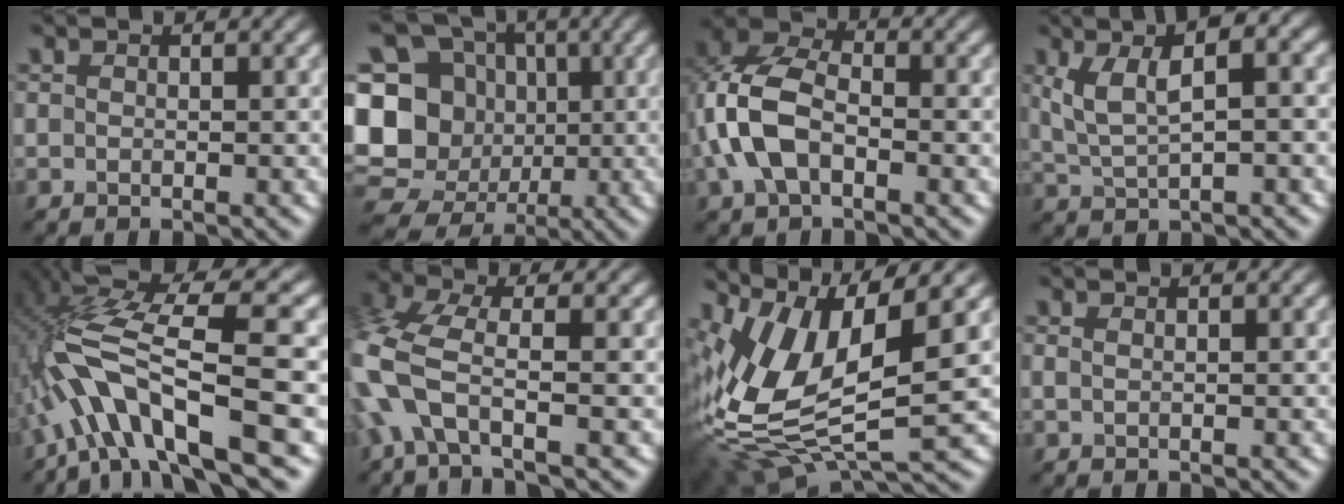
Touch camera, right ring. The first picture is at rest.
{"total": 16.2, "force": [-0.8, 14.7, 6.9], "torque": [-0.168, 0.022, -0.036]}
{"total": 6.7, "force": [-1.2, 4.1, 5.2], "torque": [-0.125, 0.013, -0.035]}
{"total": 6.5, "force": [2.0, 2.5, 5.7], "torque": [-0.108, 0.008, 0.035]}
{"total": 11.8, "force": [-2.7, 2.9, 11.1], "torque": [-0.201, 0.027, -0.046]}
{"total": 7.5, "force": [-2.1, 3.6, 6.3], "torque": [-0.152, 0.010, -0.063]}
{"total": 12.1, "force": [1.1, 5.4, 10.7], "torque": [-0.234, -0.010, 0.023]}
{"total": 0.6, "force": [0.3, 0.2, 0.5], "torque": [-0.008, 0.003, 0.004]}